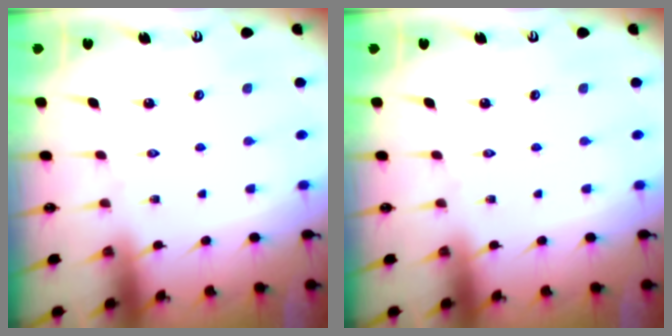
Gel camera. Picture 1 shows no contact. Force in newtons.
{"total": 0.0}